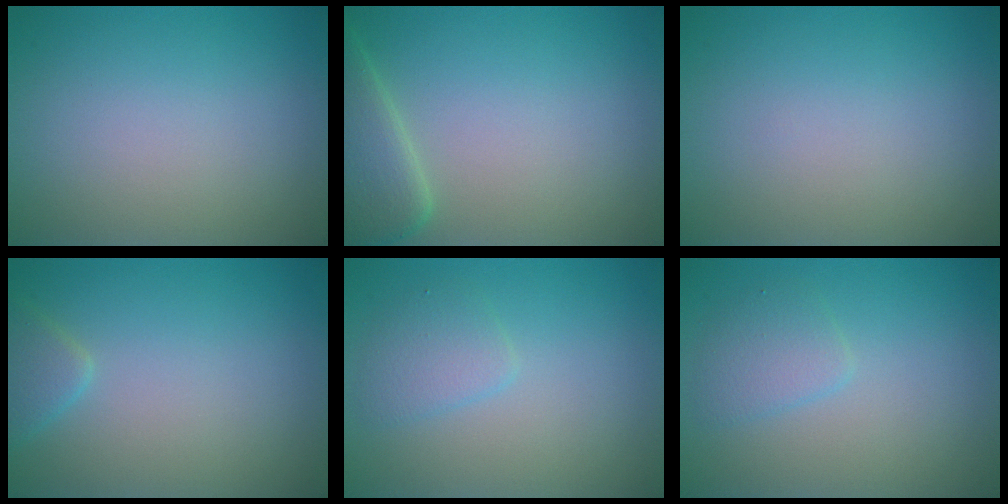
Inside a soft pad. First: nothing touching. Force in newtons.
{"total": 4.2, "press": 4.2, "slide": 0.3}
{"total": 0.0}
{"total": 1.8, "press": 1.8, "slide": 0.1}
{"total": 1.9, "press": 1.9, "slide": 0.0}
{"total": 1.9, "press": 1.9, "slide": 0.0}